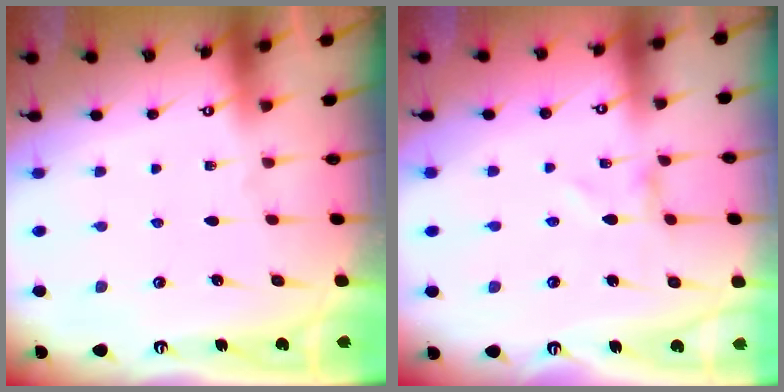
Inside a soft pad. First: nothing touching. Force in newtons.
{"total": 0.9, "press": 0.9, "slide": 0.1}